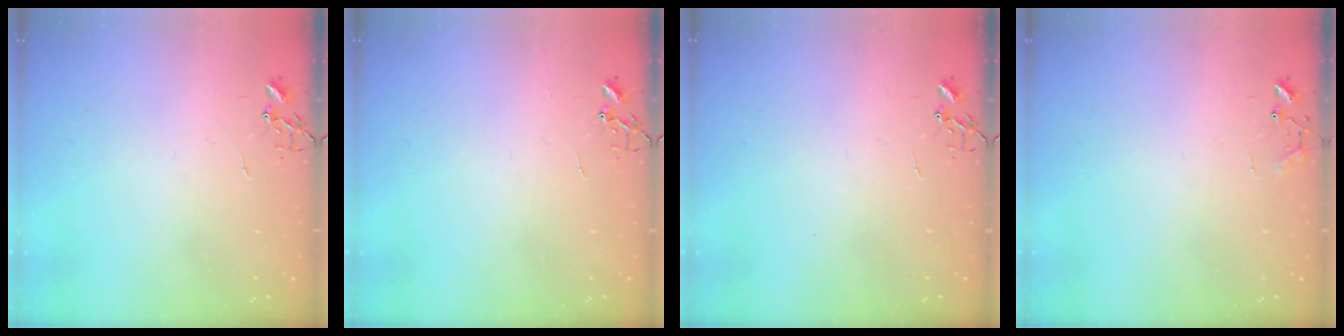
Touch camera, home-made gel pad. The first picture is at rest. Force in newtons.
{"total": 0.0}
{"total": 0.0}
{"total": 7.4, "press": 7.4, "slide": 0.6}